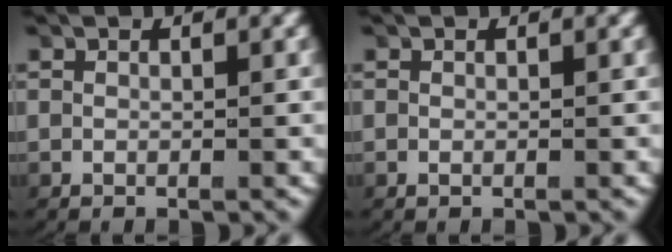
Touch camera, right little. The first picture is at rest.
{"total": 0.0}